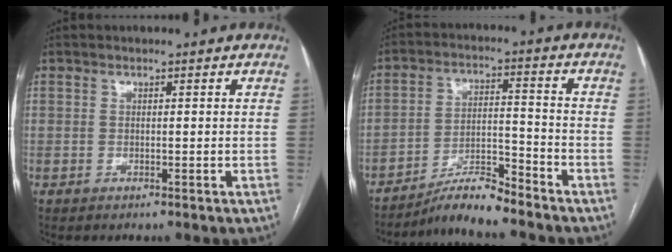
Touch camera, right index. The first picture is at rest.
{"total": 7.4, "force": [-6.9, 0.0, 2.8], "torque": [-0.046, 0.000, -0.120]}